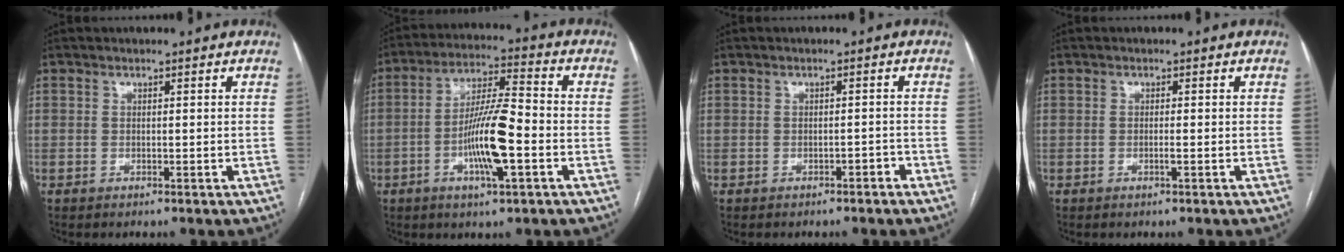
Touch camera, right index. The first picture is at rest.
{"total": 11.5, "force": [-3.3, 1.5, 10.9], "torque": [-0.206, 0.001, -0.062]}
{"total": 1.3, "force": [-1.0, 0.6, 0.7], "torque": [-0.014, 0.001, -0.011]}
{"total": 0.9, "force": [-0.3, -0.1, 0.9], "torque": [-0.018, -0.001, -0.005]}